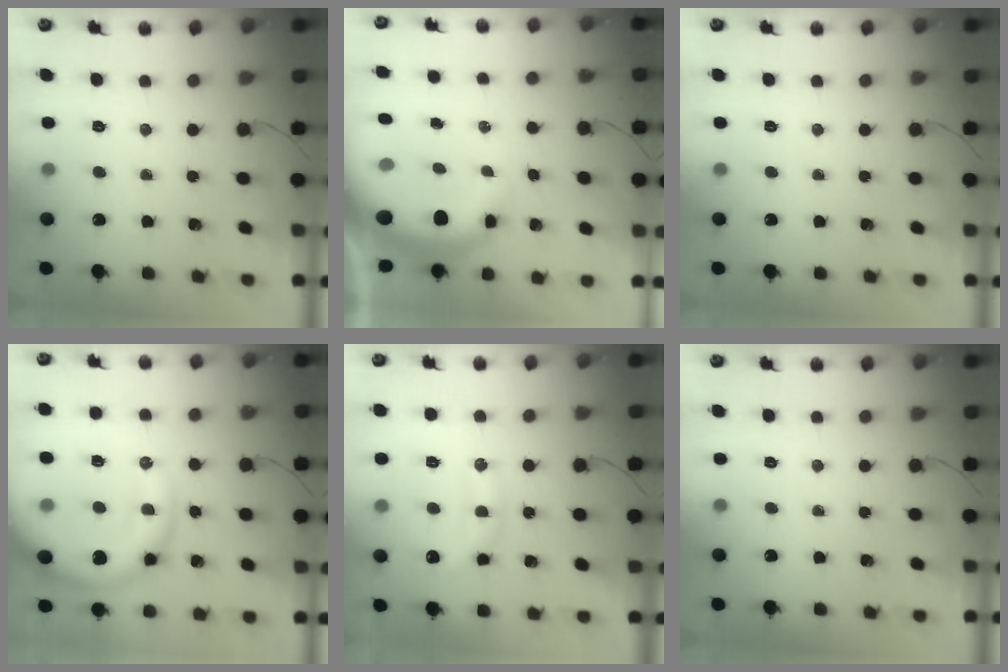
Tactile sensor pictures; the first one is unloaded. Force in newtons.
{"total": 10.9, "press": 10.6, "slide": 2.5}
{"total": 0.0}
{"total": 16.1, "press": 15.8, "slide": 3.0}
{"total": 10.6, "press": 10.5, "slide": 0.7}
{"total": 0.0}